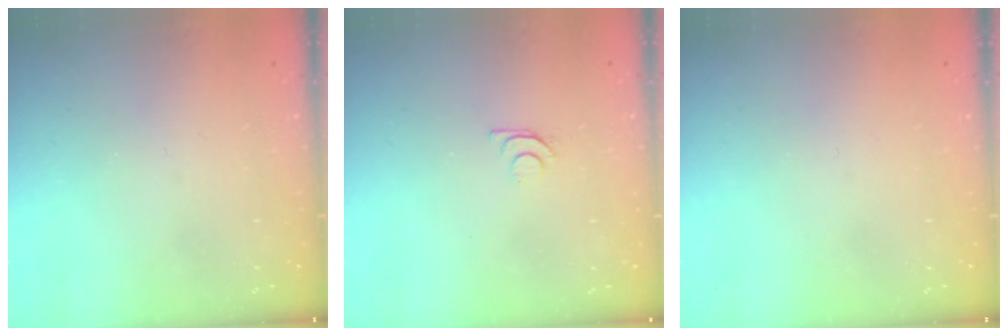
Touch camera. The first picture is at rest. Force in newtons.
{"total": 4.3, "press": 4.2, "slide": 0.5}
{"total": 0.0}